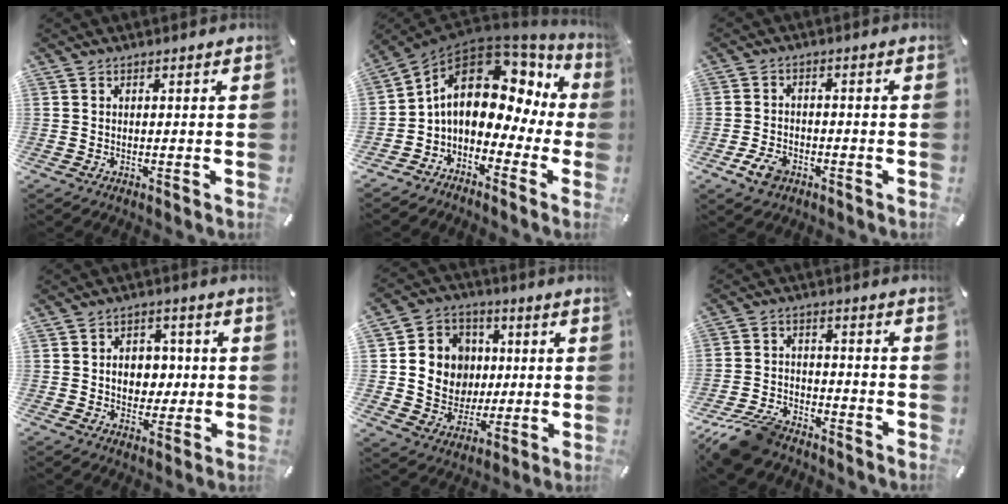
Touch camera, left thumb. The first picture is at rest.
{"total": 14.1, "force": [2.4, 9.7, 10.0], "torque": [-0.164, -0.009, 0.036]}
{"total": 5.3, "force": [-2.9, 3.4, 2.7], "torque": [-0.068, 0.008, -0.058]}
{"total": 7.4, "force": [-0.1, 6.0, 4.3], "torque": [-0.057, 0.005, -0.005]}
{"total": 12.8, "force": [1.2, 12.3, 3.5], "torque": [-0.055, -0.001, 0.035]}
{"total": 11.1, "force": [-8.8, 5.0, 4.5], "torque": [-0.080, 0.049, -0.166]}